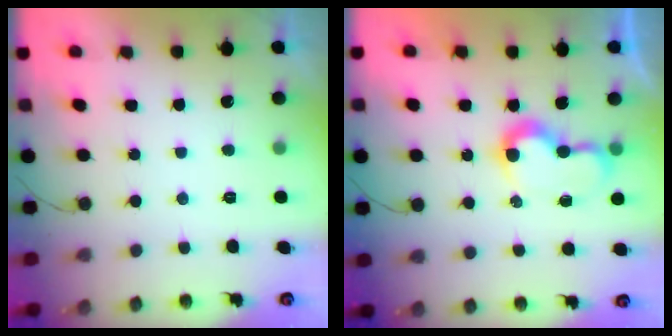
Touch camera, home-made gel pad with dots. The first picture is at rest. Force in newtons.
{"total": 7.5, "press": 7.5, "slide": 0.2}